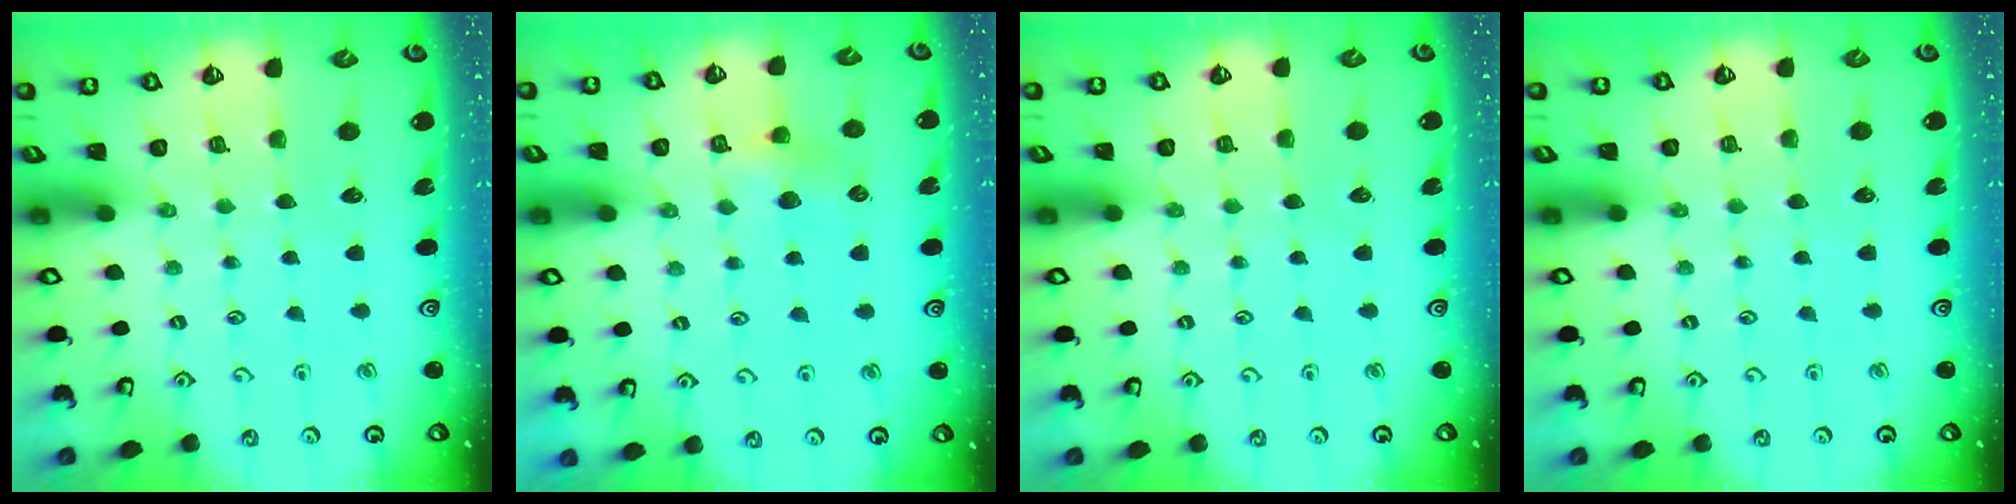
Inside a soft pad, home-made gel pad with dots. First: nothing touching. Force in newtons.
{"total": 4.7, "press": 4.6, "slide": 0.5}
{"total": 0.0}
{"total": 0.0}